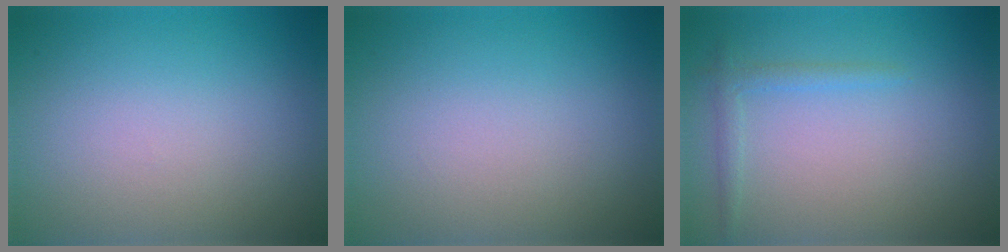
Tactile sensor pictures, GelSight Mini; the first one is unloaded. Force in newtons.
{"total": 0.0}
{"total": 1.3, "press": 1.3, "slide": 0.1}